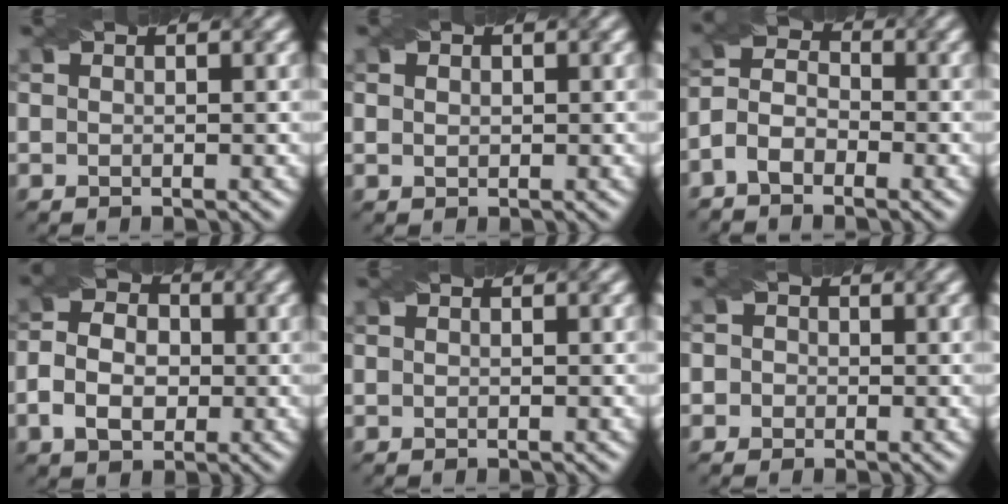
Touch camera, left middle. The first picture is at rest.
{"total": 1.0, "force": [0.5, 0.8, 0.5], "torque": [-0.007, 0.003, 0.008]}
{"total": 3.6, "force": [-2.4, 1.8, 1.9], "torque": [-0.041, 0.009, -0.056]}
{"total": 5.0, "force": [-0.8, 3.9, 3.1], "torque": [-0.060, 0.004, -0.018]}
{"total": 0.0}
{"total": 2.4, "force": [0.4, 2.2, 0.8], "torque": [0.012, 0.019, -0.021]}